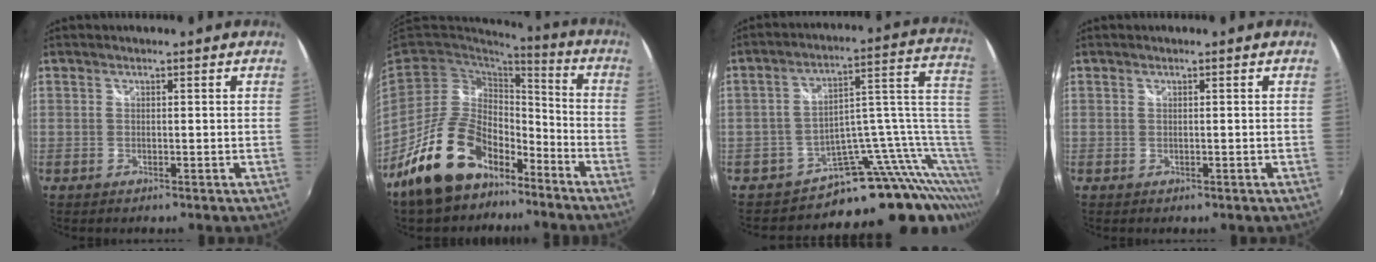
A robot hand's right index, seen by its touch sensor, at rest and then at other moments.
{"total": 18.6, "force": [-12.2, 10.0, 9.8], "torque": [-0.198, 0.015, -0.192]}
{"total": 13.4, "force": [-4.1, 7.5, 10.3], "torque": [-0.126, 0.020, -0.068]}
{"total": 0.0}